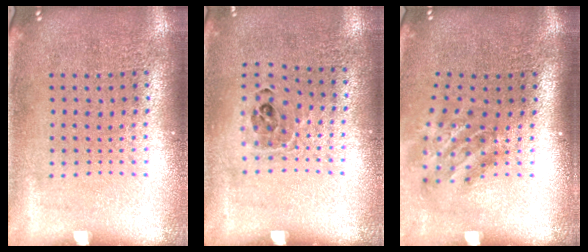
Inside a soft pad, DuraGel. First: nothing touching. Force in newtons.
{"total": 0.9, "press": 0.8, "slide": 0.3}
{"total": 1.9, "press": 1.2, "slide": 1.4}